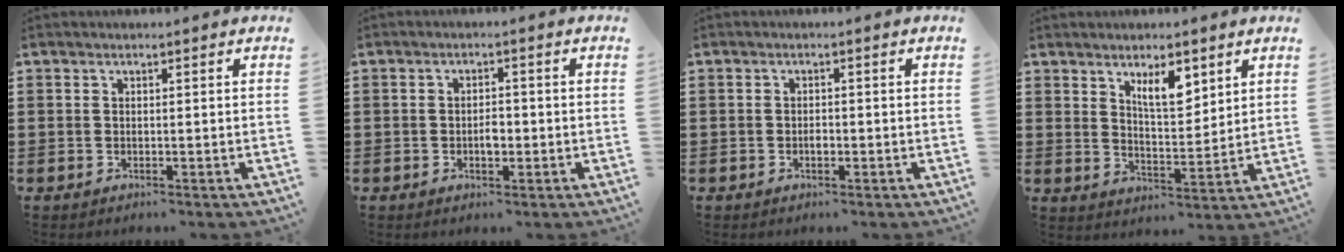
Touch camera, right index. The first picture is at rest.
{"total": 2.4, "force": [-0.5, 1.1, 2.1], "torque": [-0.039, 0.003, -0.009]}
{"total": 1.1, "force": [-0.4, 0.5, 0.9], "torque": [-0.018, -0.004, -0.006]}
{"total": 6.3, "force": [3.8, 2.3, 4.4], "torque": [-0.072, -0.009, 0.062]}